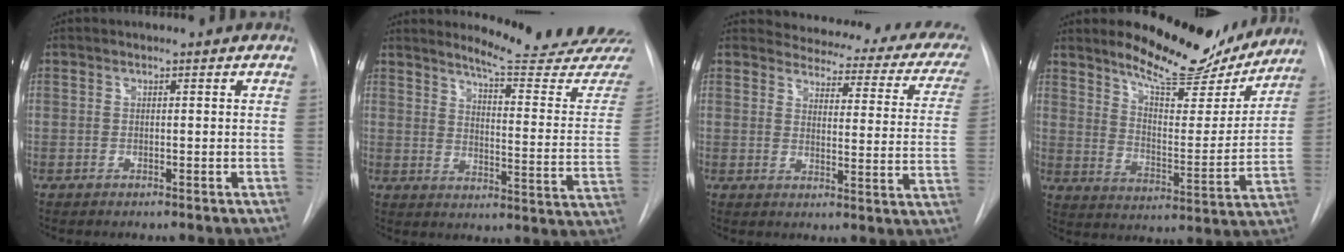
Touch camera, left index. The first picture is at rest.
{"total": 19.4, "force": [18.6, 0.0, 5.6], "torque": [-0.075, -0.145, 0.214]}
{"total": 20.6, "force": [18.7, 5.5, 6.7], "torque": [-0.067, -0.065, 0.191]}
{"total": 15.2, "force": [13.5, 3.8, 5.9], "torque": [-0.082, -0.039, 0.192]}